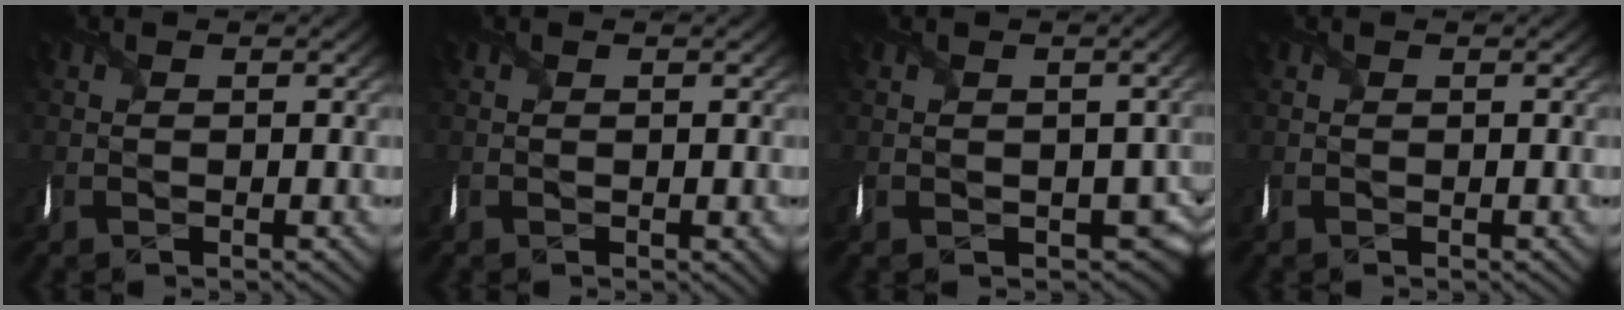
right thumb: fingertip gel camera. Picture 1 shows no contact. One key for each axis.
{"total": 0.9, "fx": -0.1, "fy": 0.7, "fz": 0.5, "tx": -0.013, "ty": -0.004, "tz": -0.001}
{"total": 5.4, "fx": -0.8, "fy": 4.2, "fz": 3.3, "tx": -0.057, "ty": -0.034, "tz": -0.002}
{"total": 0.0}